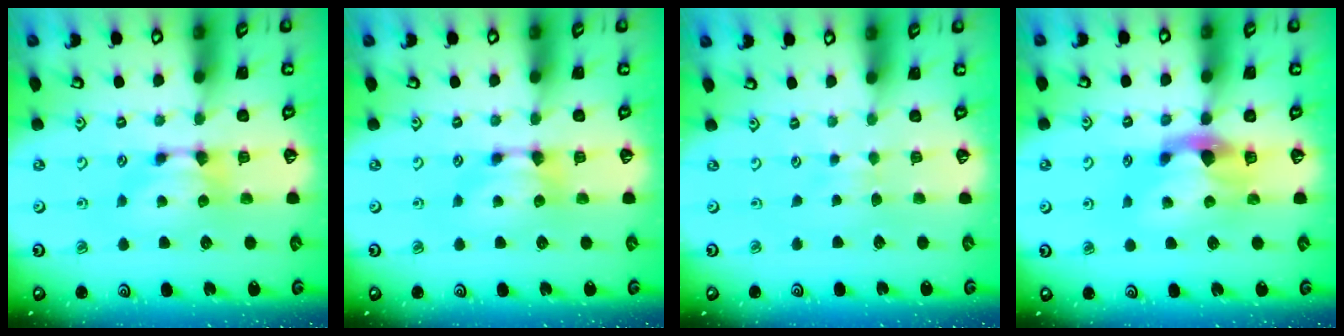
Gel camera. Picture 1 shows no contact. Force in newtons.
{"total": 0.0}
{"total": 2.8, "press": 2.7, "slide": 0.4}
{"total": 3.0, "press": 2.6, "slide": 1.5}